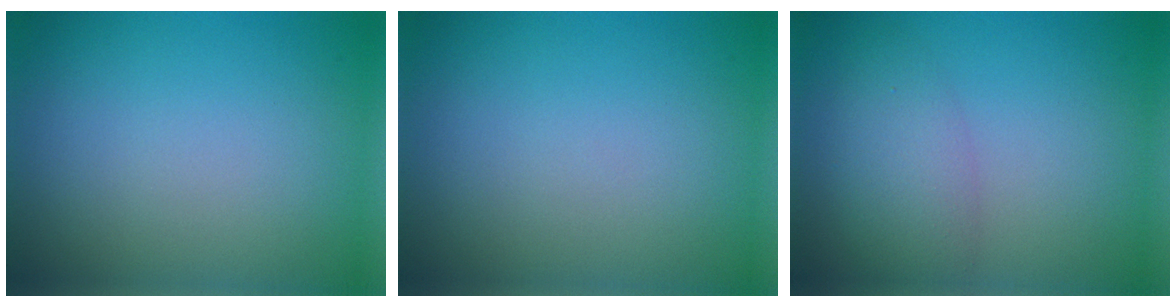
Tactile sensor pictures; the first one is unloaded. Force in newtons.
{"total": 0.0}
{"total": 3.4, "press": 3.4, "slide": 0.1}